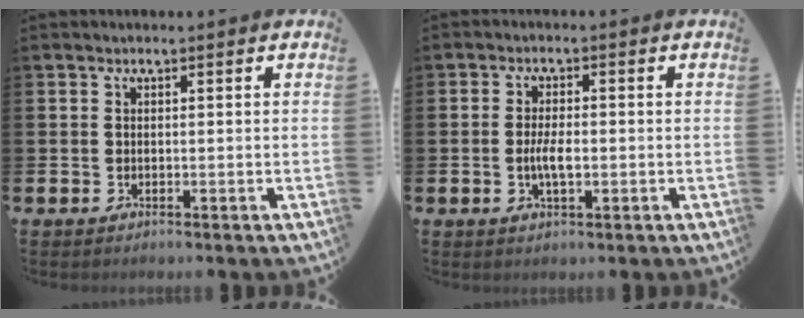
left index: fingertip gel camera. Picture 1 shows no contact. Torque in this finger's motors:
{"motor_torque": [0.67, 0.36, 0.12, 0.07]}